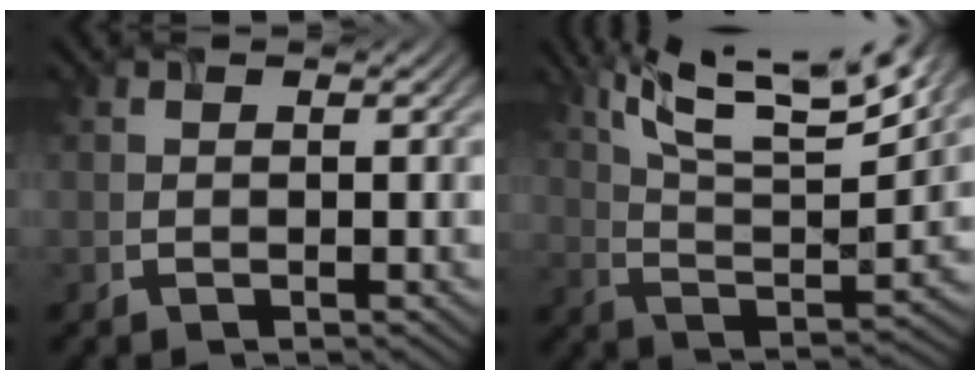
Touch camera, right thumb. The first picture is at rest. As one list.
[{"total": 14.1, "force": [9.4, 3.2, 10.0], "torque": [-0.204, -0.004, 0.163]}]